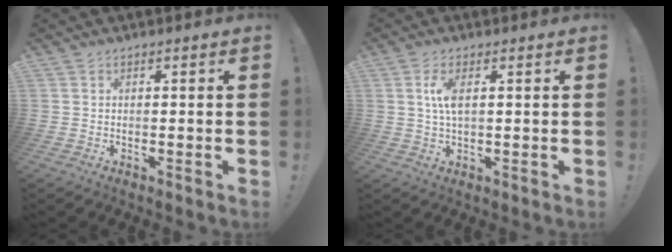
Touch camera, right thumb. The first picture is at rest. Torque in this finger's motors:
{"motor_torque": [0.25, 0.06, 0.23, 0.21, 0.04]}